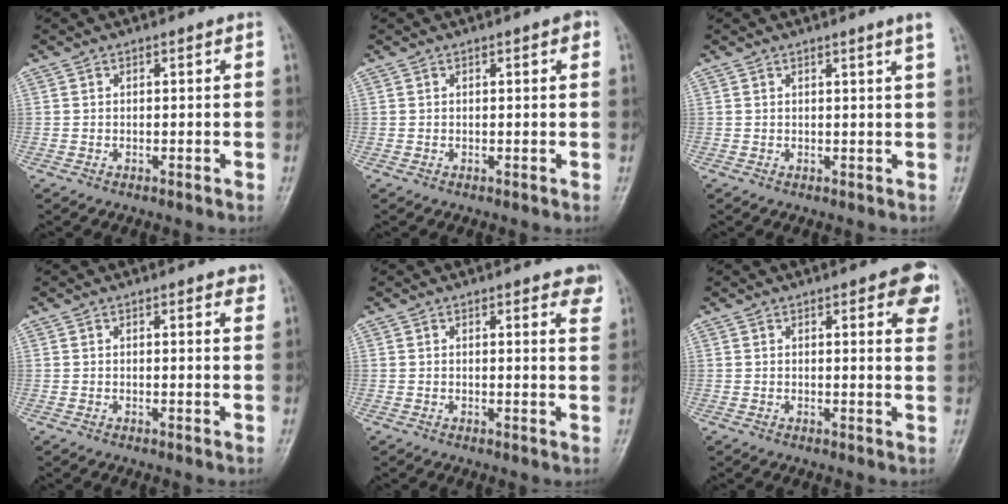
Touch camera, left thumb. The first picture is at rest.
{"total": 1.7, "force": [0.7, 0.6, 1.4], "torque": [-0.014, 0.001, 0.006]}
{"total": 2.3, "force": [1.4, -0.7, 1.6], "torque": [-0.024, -0.010, 0.022]}
{"total": 2.4, "force": [1.6, 0.9, 1.6], "torque": [-0.008, -0.006, 0.015]}
{"total": 4.5, "force": [3.1, 1.5, 2.8], "torque": [-0.014, -0.014, 0.027]}
{"total": 7.2, "force": [3.6, 2.5, 5.7], "torque": [-0.040, -0.012, 0.035]}